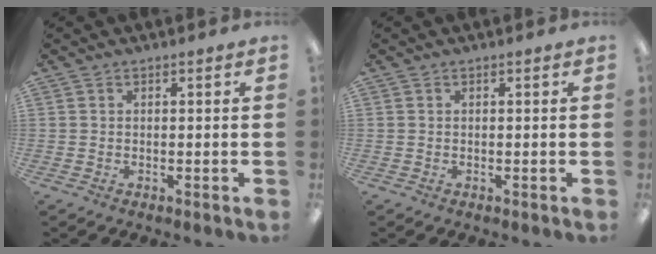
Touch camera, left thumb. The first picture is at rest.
{"total": 0.0}